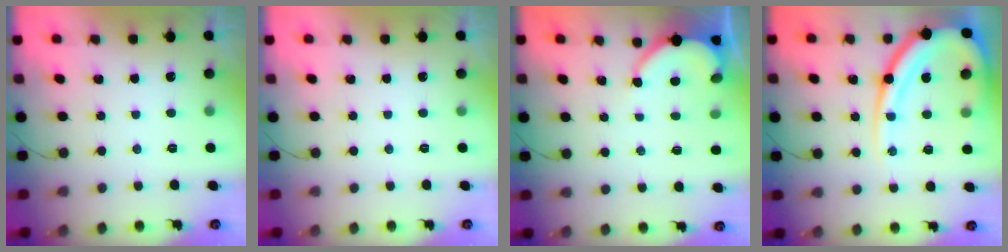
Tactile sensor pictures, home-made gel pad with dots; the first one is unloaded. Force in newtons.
{"total": 0.0}
{"total": 5.0, "press": 5.0, "slide": 0.5}
{"total": 19.1, "press": 19.0, "slide": 1.6}